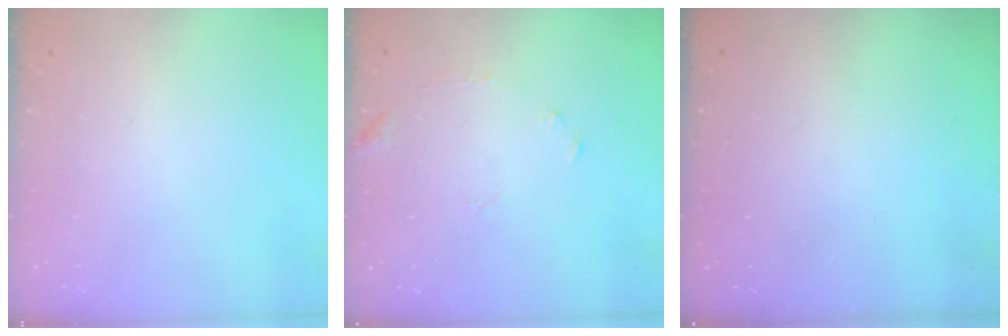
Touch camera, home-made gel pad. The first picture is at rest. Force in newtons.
{"total": 8.4, "press": 8.3, "slide": 0.5}
{"total": 3.1, "press": 3.1, "slide": 0.1}